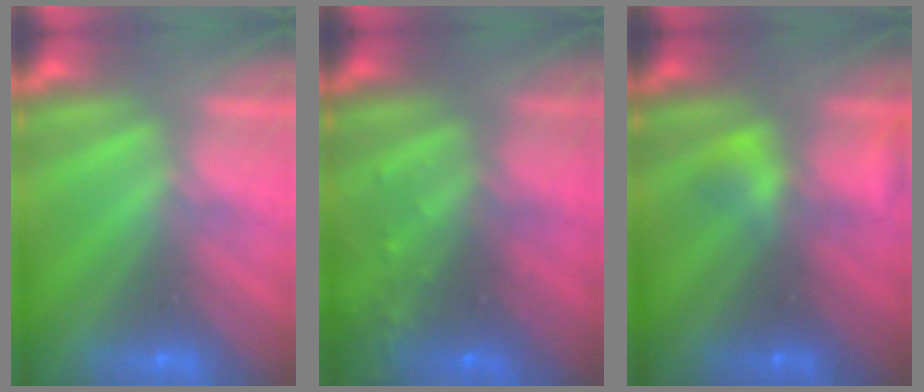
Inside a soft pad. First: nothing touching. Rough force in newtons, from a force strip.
{"total": 7.7}
{"total": 2.3}